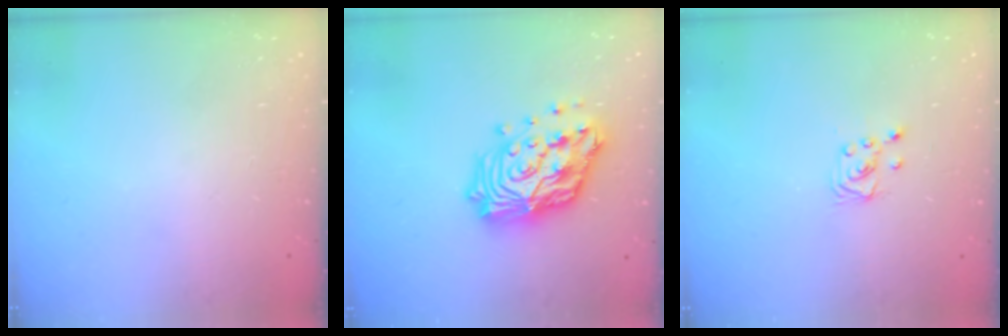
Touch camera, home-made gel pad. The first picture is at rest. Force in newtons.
{"total": 19.2, "press": 19.1, "slide": 1.8}
{"total": 2.0, "press": 2.0, "slide": 0.2}